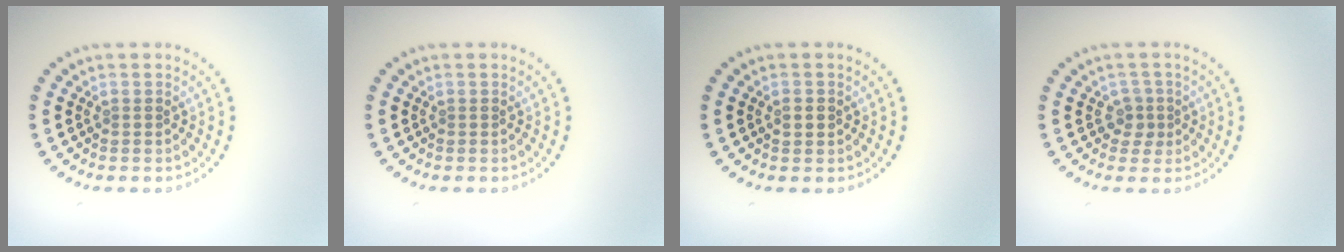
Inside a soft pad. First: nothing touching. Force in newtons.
{"total": 0.0}
{"total": 1.0, "press": 1.0, "slide": 0.2}
{"total": 1.7, "press": 1.3, "slide": 1.1}